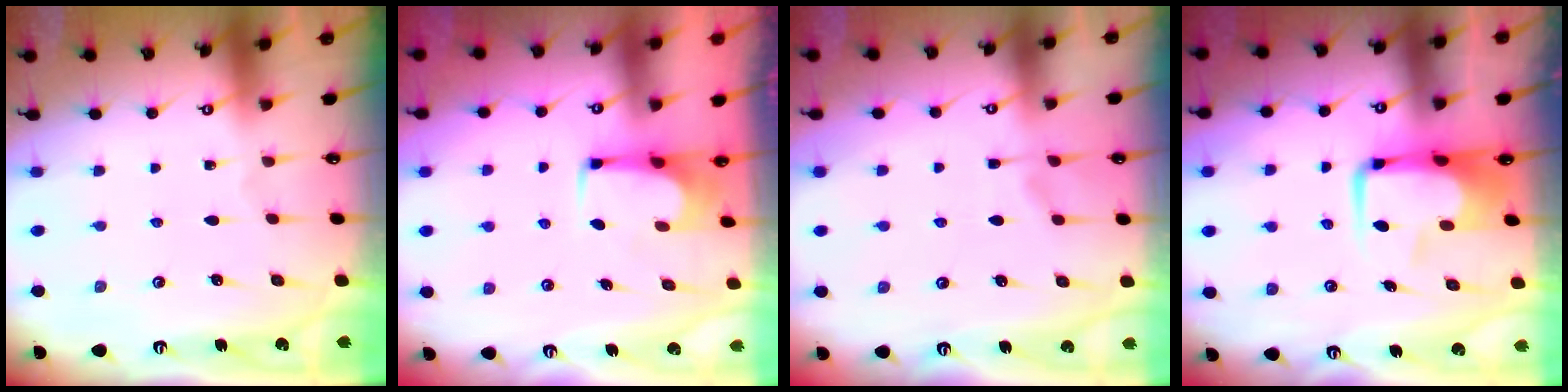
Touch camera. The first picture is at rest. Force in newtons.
{"total": 3.6, "press": 3.6, "slide": 0.2}
{"total": 1.0, "press": 0.6, "slide": 0.8}
{"total": 7.9, "press": 7.8, "slide": 1.4}